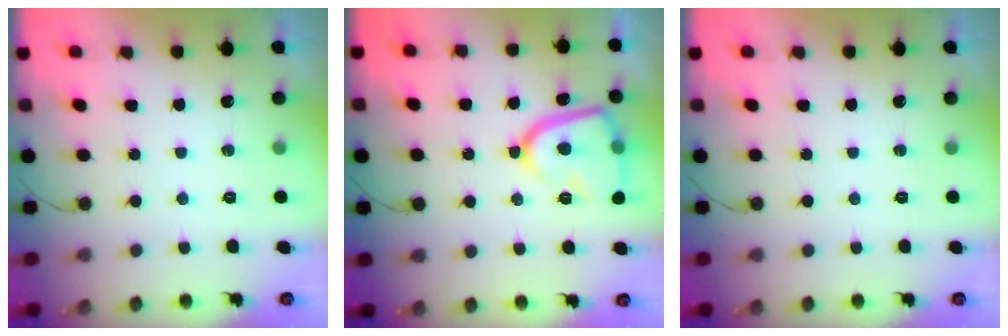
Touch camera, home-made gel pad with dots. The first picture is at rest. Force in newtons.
{"total": 15.5, "press": 15.4, "slide": 1.5}
{"total": 0.0}